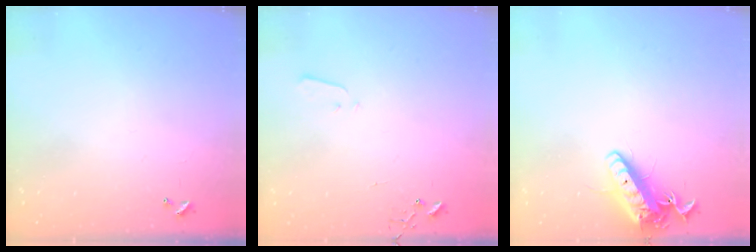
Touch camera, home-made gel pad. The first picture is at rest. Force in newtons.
{"total": 1.9, "press": 1.9, "slide": 0.4}
{"total": 14.5, "press": 14.2, "slide": 2.8}